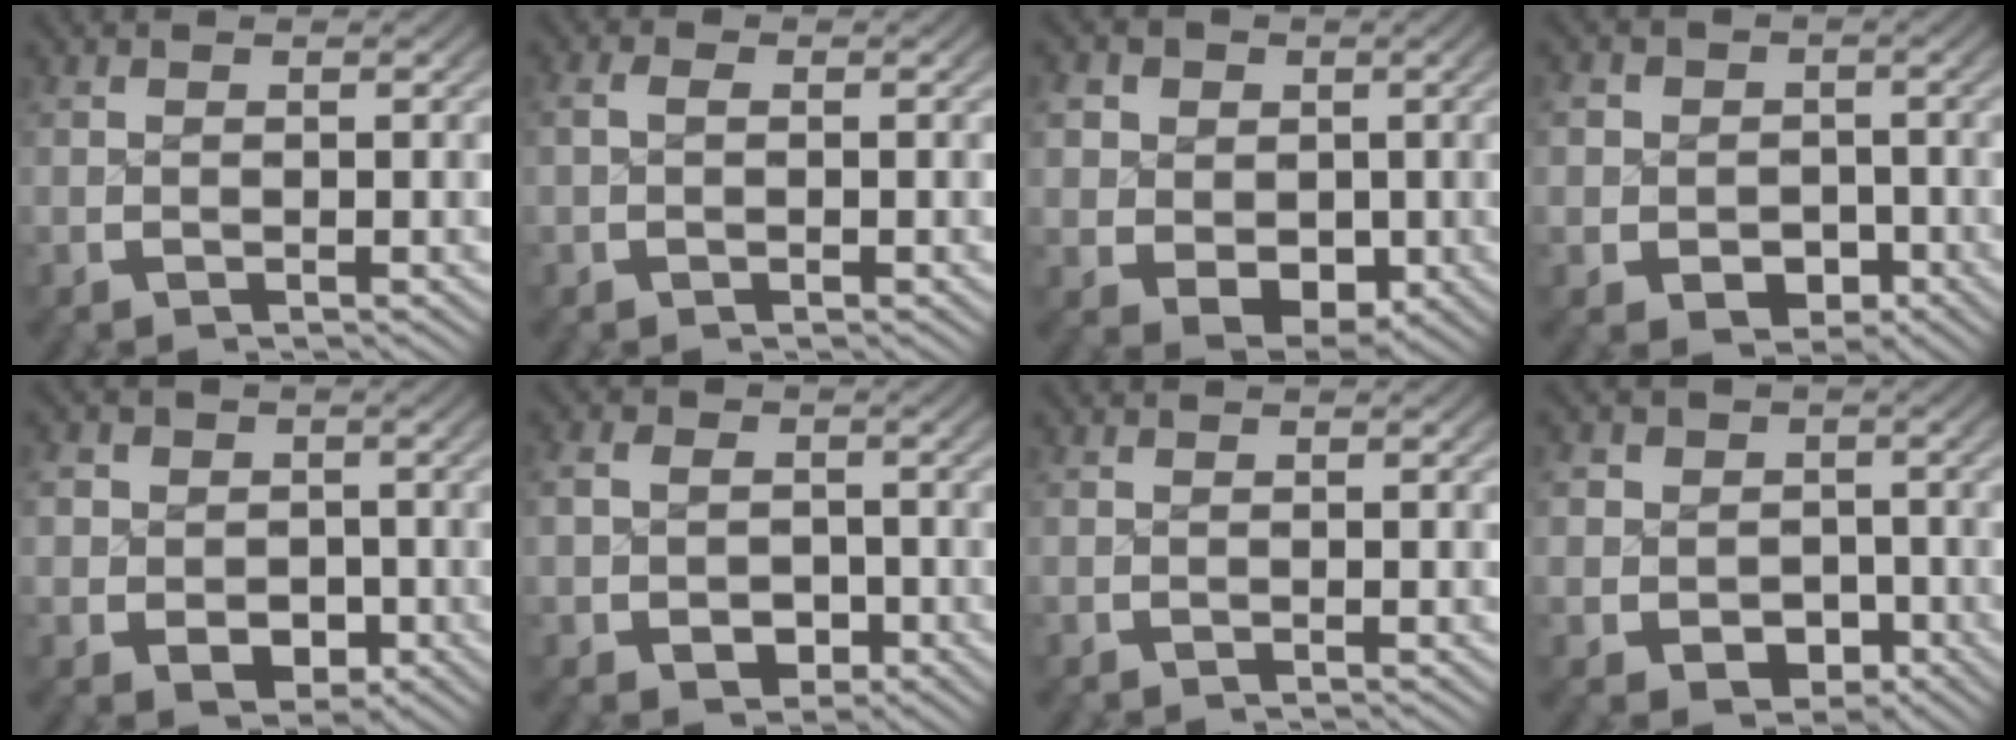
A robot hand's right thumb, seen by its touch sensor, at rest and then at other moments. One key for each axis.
{"total": 1.1, "fx": 0.0, "fy": 0.8, "fz": 0.8, "tx": -0.015, "ty": 0.001, "tz": -0.001}
{"total": 8.5, "fx": 0.1, "fy": 7.0, "fz": 4.9, "tx": -0.113, "ty": -0.040, "tz": 0.019}
{"total": 5.6, "fx": -1.0, "fy": 5.0, "fz": 2.3, "tx": -0.041, "ty": -0.019, "tz": -0.012}
{"total": 6.4, "fx": -0.7, "fy": 5.5, "fz": 3.1, "tx": -0.060, "ty": -0.023, "tz": -0.005}
{"total": 4.7, "fx": -0.6, "fy": 4.0, "fz": 2.4, "tx": -0.041, "ty": -0.015, "tz": -0.005}
{"total": 0.0}
{"total": 6.4, "fx": -1.0, "fy": 5.7, "fz": 2.7, "tx": -0.052, "ty": -0.023, "tz": -0.009}